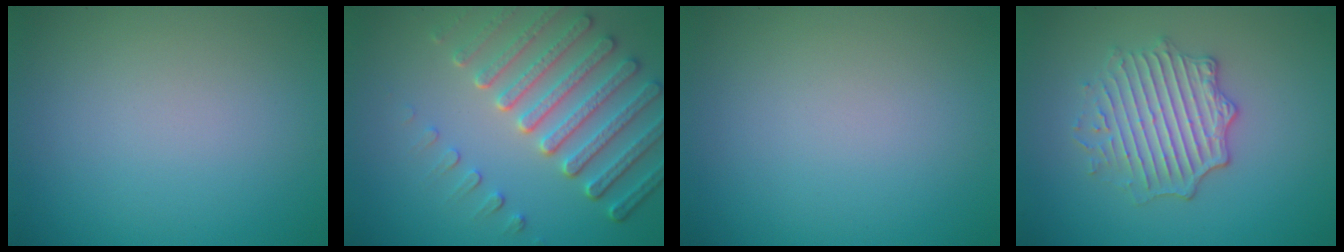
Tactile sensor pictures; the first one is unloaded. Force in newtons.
{"total": 6.4, "press": 5.2, "slide": 3.8}
{"total": 0.0}
{"total": 4.2, "press": 3.8, "slide": 1.9}